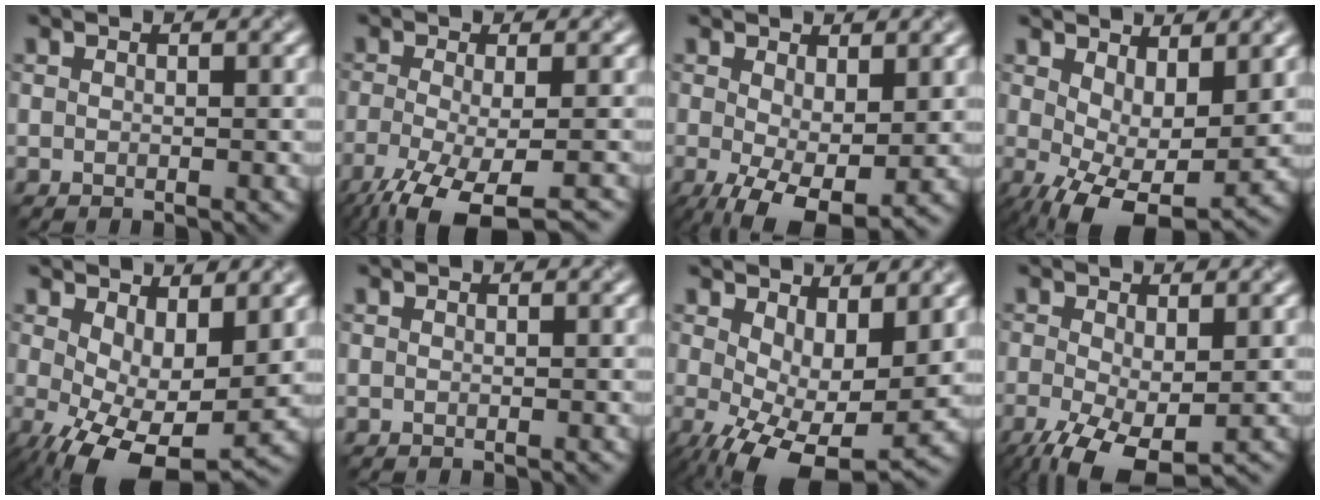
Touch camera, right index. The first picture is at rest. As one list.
[{"total": 8.7, "force": [-5.5, 2.5, 6.3], "torque": [-0.114, -0.027, -0.092]}, {"total": 6.8, "force": [-1.5, 3.1, 5.9], "torque": [-0.121, -0.023, -0.014]}, {"total": 7.5, "force": [-0.2, 3.4, 6.6], "torque": [-0.118, -0.015, 0.004]}, {"total": 8.9, "force": [-1.4, 4.1, 7.8], "torque": [-0.139, -0.017, -0.015]}, {"total": 0.0}, {"total": 9.0, "force": [-0.8, 4.1, 8.0], "torque": [-0.138, -0.020, -0.004]}, {"total": 6.9, "force": [-2.8, 3.0, 5.6], "torque": [-0.127, -0.019, -0.045]}]